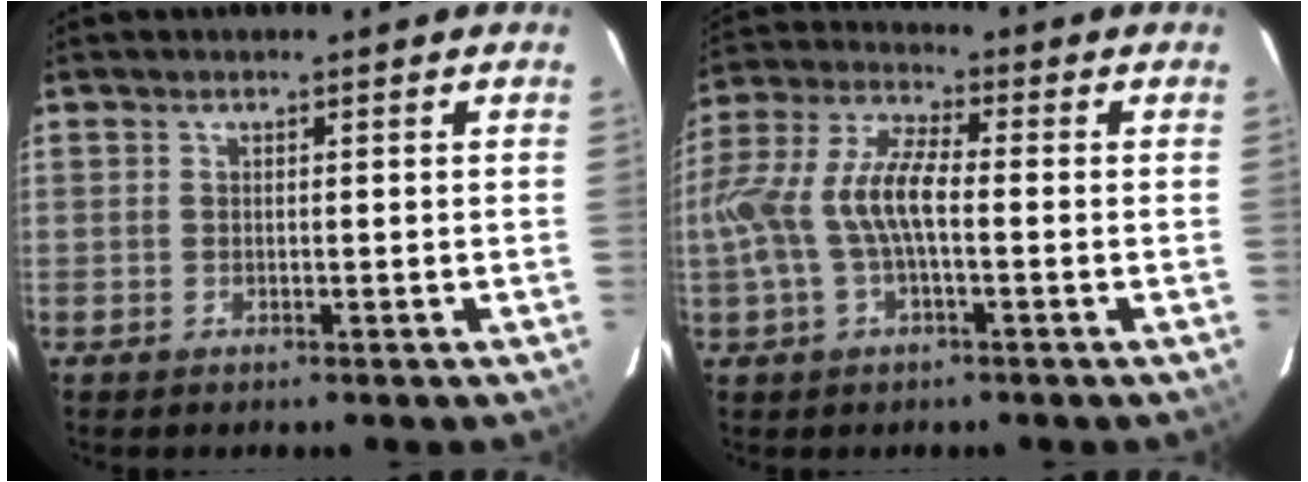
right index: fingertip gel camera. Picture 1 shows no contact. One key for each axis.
{"total": 11.7, "fx": -1.7, "fy": 4.2, "fz": 10.8, "tx": -0.231, "ty": 0.009, "tz": -0.034}